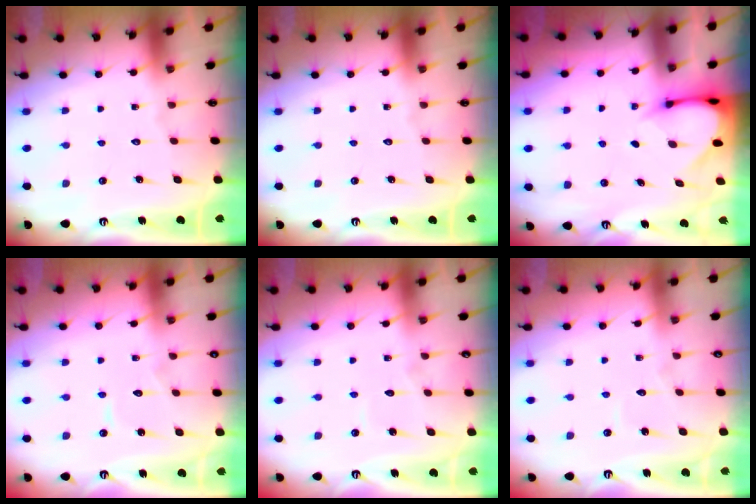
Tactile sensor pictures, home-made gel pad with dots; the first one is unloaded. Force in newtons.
{"total": 0.0}
{"total": 3.4, "press": 3.4, "slide": 0.3}
{"total": 5.6, "press": 5.6, "slide": 0.2}
{"total": 2.7, "press": 2.7, "slide": 0.2}
{"total": 2.8, "press": 2.8, "slide": 0.3}